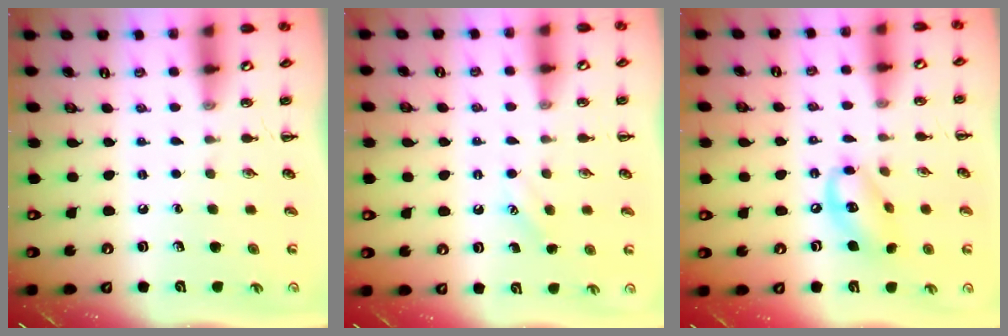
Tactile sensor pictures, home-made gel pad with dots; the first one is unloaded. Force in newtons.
{"total": 2.5, "press": 2.5, "slide": 0.6}
{"total": 12.2, "press": 12.0, "slide": 2.5}